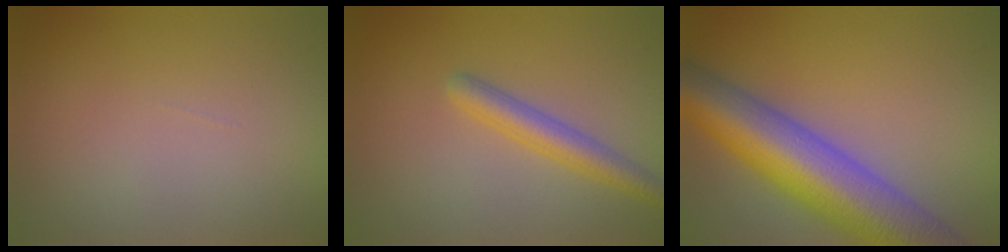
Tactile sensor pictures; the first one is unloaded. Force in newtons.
{"total": 2.9, "press": 2.9, "slide": 0.1}
{"total": 12.0, "press": 12.0, "slide": 0.8}